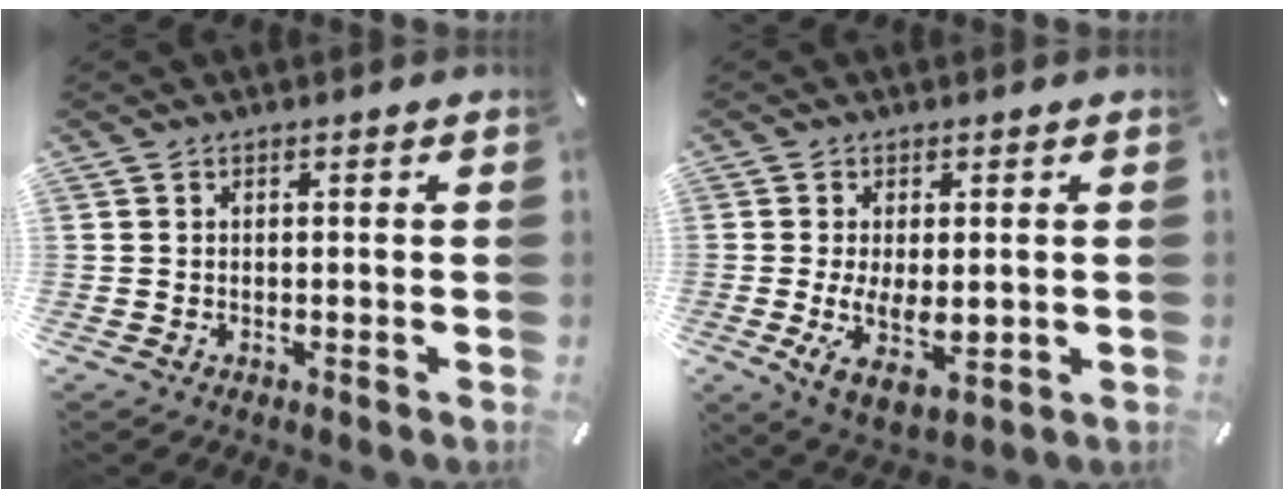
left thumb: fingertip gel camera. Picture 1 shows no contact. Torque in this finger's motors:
{"motor_torque": [0.06, 0.76, 0.98, -0.76, 0.37]}